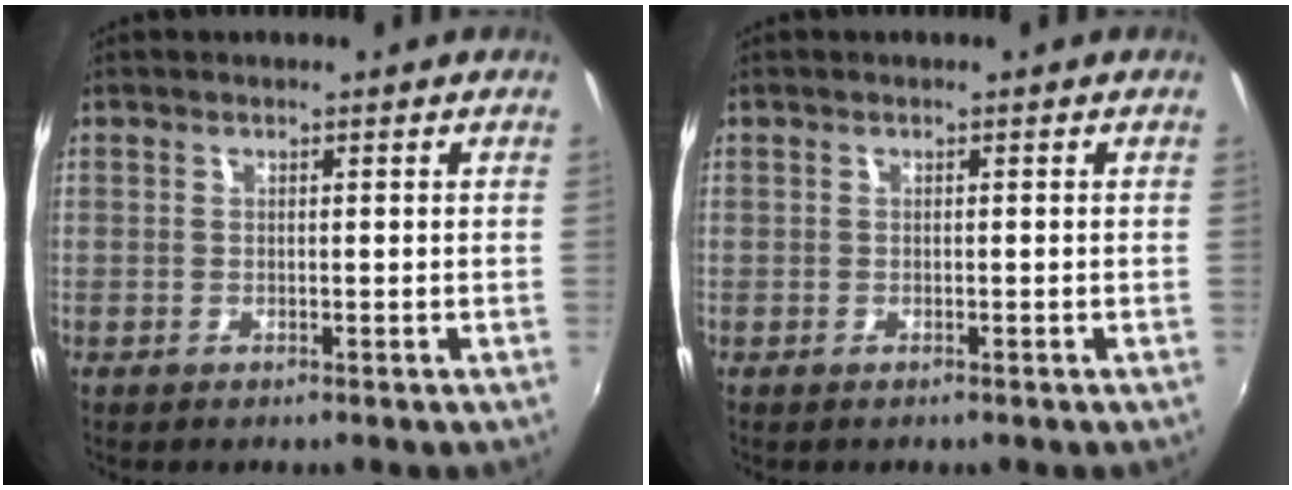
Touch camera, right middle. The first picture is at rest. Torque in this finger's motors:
{"motor_torque": [-0.34, -0.09, 0.05, 0.01]}